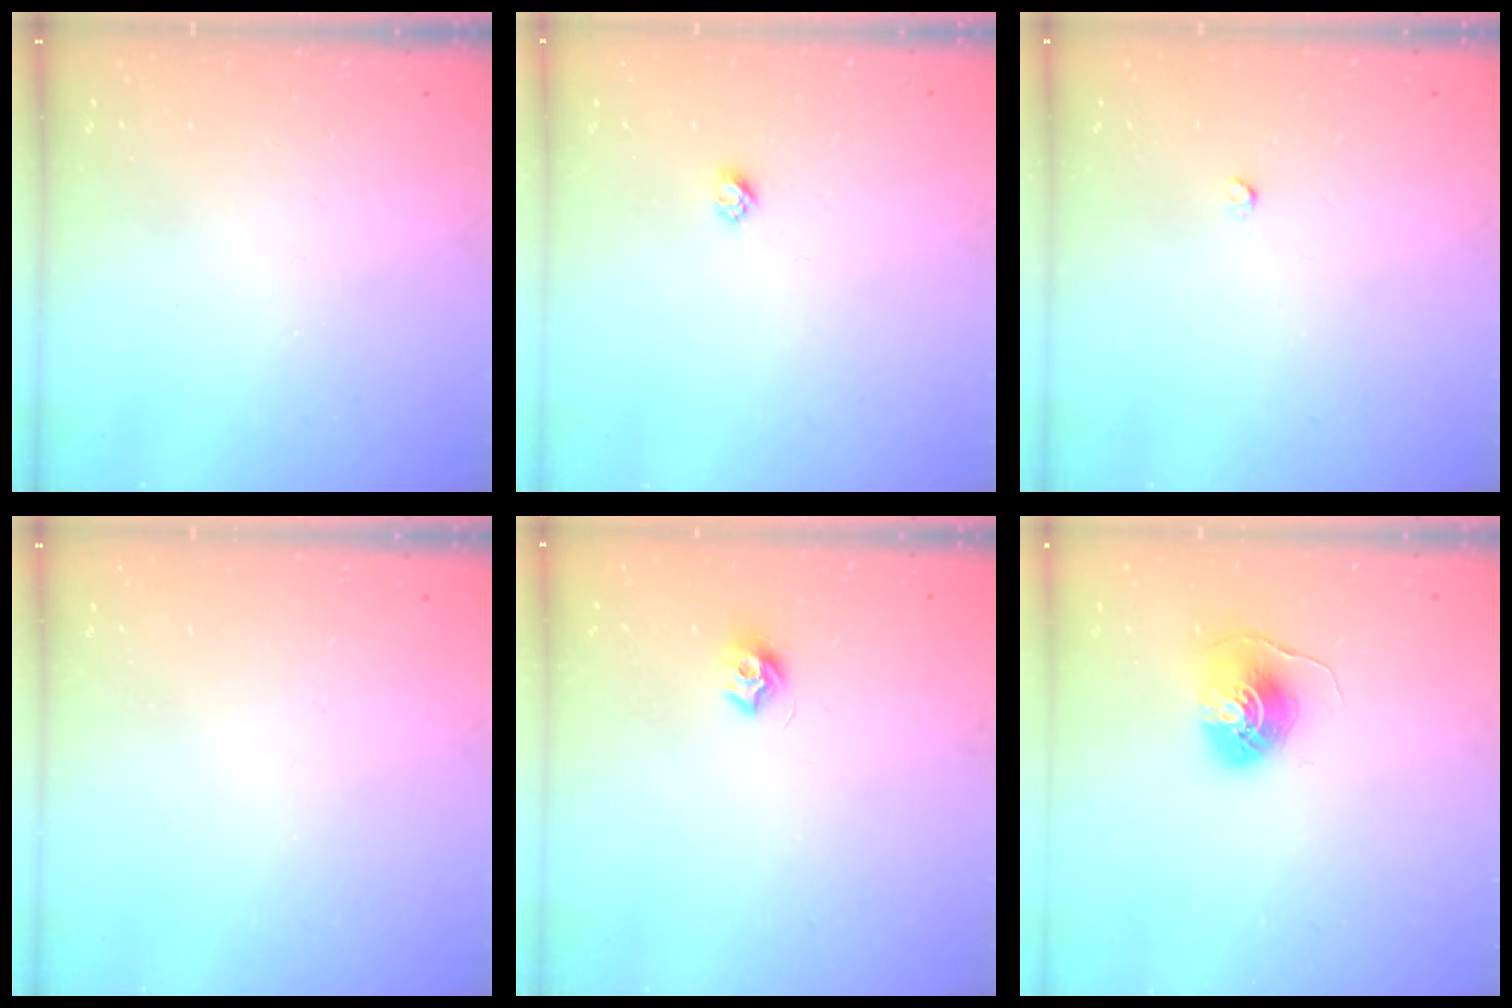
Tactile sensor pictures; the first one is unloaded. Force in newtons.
{"total": 2.4, "press": 2.4, "slide": 0.2}
{"total": 2.2, "press": 2.2, "slide": 0.3}
{"total": 0.0}
{"total": 7.6, "press": 7.6, "slide": 0.8}
{"total": 7.8, "press": 7.8, "slide": 0.3}